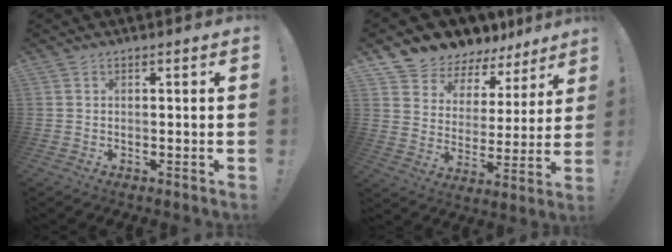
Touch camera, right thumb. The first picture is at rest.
{"total": 7.9, "force": [6.7, 4.1, 0.5], "torque": [-0.027, -0.068, 0.126]}